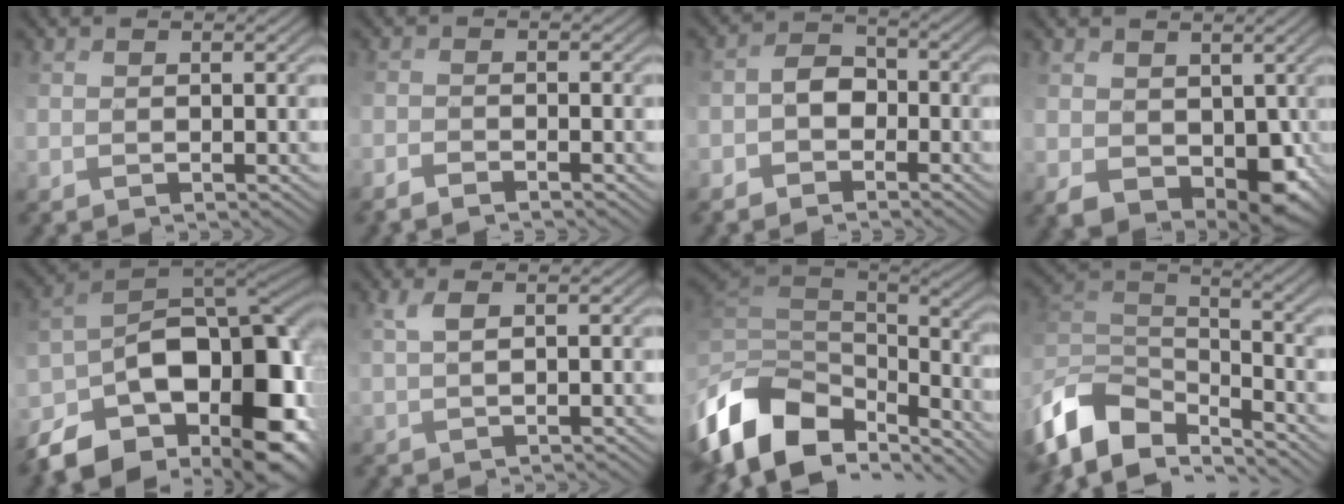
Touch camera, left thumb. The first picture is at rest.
{"total": 2.6, "force": [-2.4, -0.3, 0.9], "torque": [-0.015, -0.001, -0.050]}
{"total": 3.7, "force": [-2.5, 2.0, 1.7], "torque": [-0.035, 0.005, -0.051]}
{"total": 8.0, "force": [0.0, 6.0, 5.3], "torque": [-0.109, -0.032, 0.018]}
{"total": 16.6, "force": [-6.7, 9.5, 11.9], "torque": [-0.223, -0.030, -0.094]}
{"total": 2.2, "force": [1.8, -0.9, 0.8], "torque": [-0.006, 0.019, 0.040]}
{"total": 12.2, "force": [-5.1, 8.0, 7.7], "torque": [-0.200, -0.006, -0.069]}
{"total": 7.9, "force": [-4.5, 3.9, 5.2], "torque": [-0.109, 0.006, -0.091]}